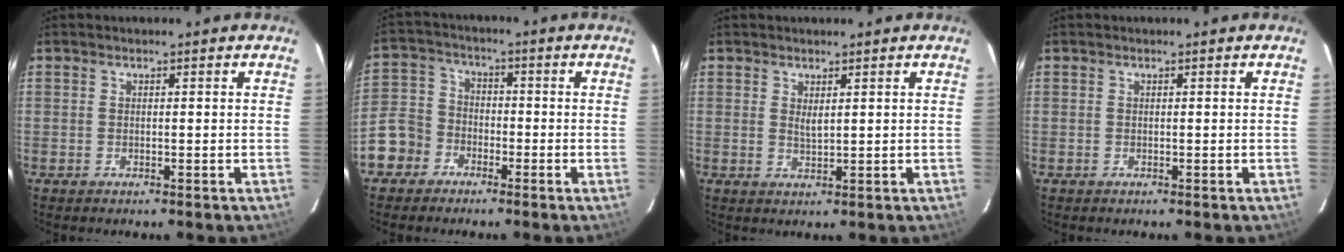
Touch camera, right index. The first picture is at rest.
{"total": 9.5, "force": [-5.2, 7.6, 2.2], "torque": [-0.058, 0.033, -0.102]}
{"total": 1.8, "force": [0.9, 0.4, 1.5], "torque": [-0.026, -0.003, 0.017]}
{"total": 0.0}